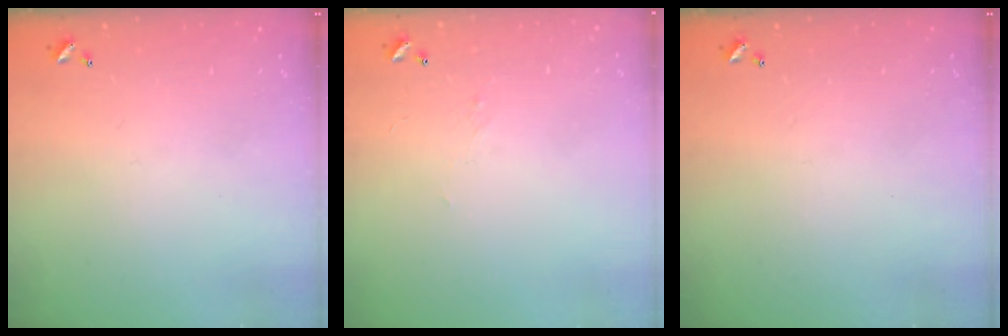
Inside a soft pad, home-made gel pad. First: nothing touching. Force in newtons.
{"total": 2.2, "press": 2.0, "slide": 0.8}
{"total": 0.0}